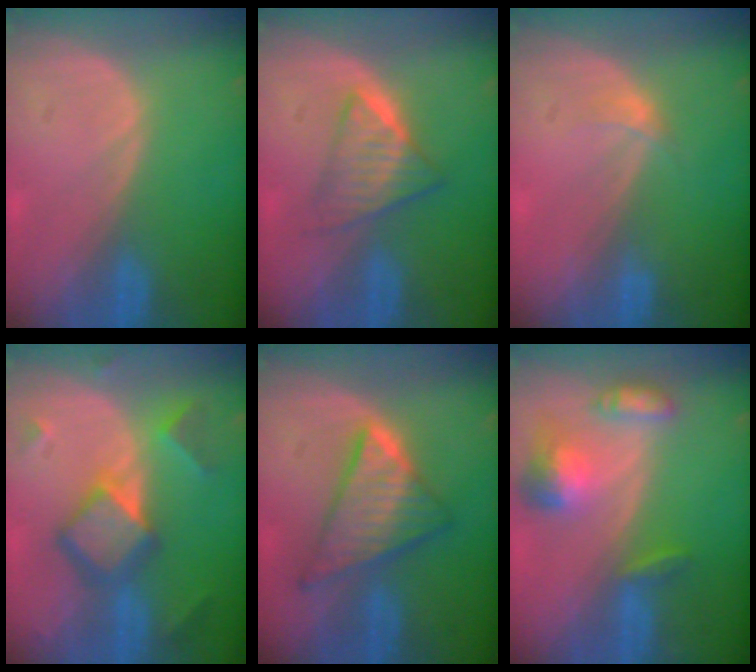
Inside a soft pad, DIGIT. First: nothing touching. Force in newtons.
{"total": 6.3, "press": 5.4, "slide": 3.2}
{"total": 1.2, "press": 1.2, "slide": 0.1}
{"total": 7.9, "press": 7.9, "slide": 0.6}
{"total": 8.2, "press": 8.1, "slide": 0.5}
{"total": 7.0, "press": 6.6, "slide": 2.5}